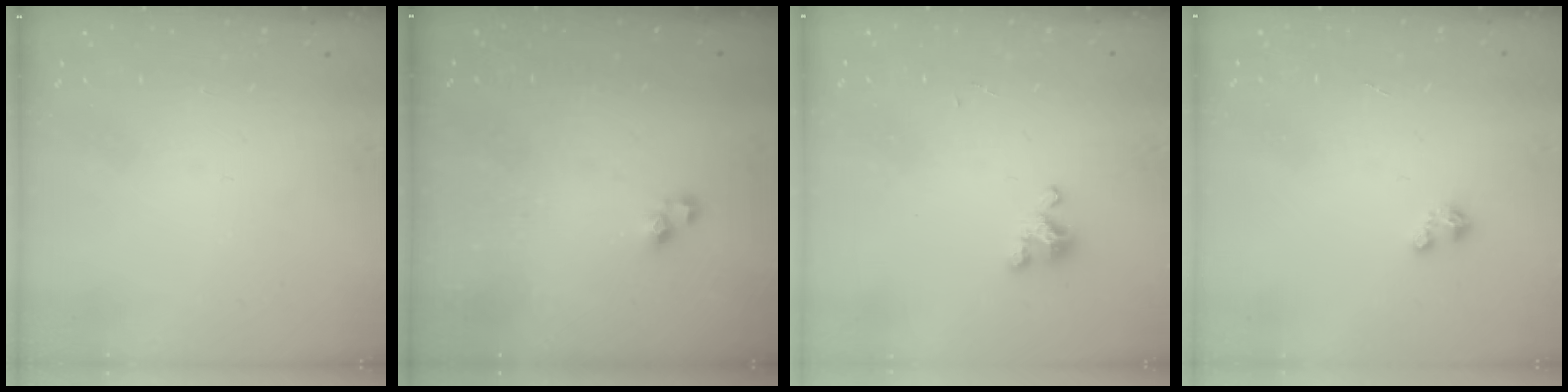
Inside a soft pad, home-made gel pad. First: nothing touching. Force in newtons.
{"total": 3.7, "press": 3.7, "slide": 0.2}
{"total": 2.3, "press": 2.2, "slide": 0.4}
{"total": 1.6, "press": 1.6, "slide": 0.2}